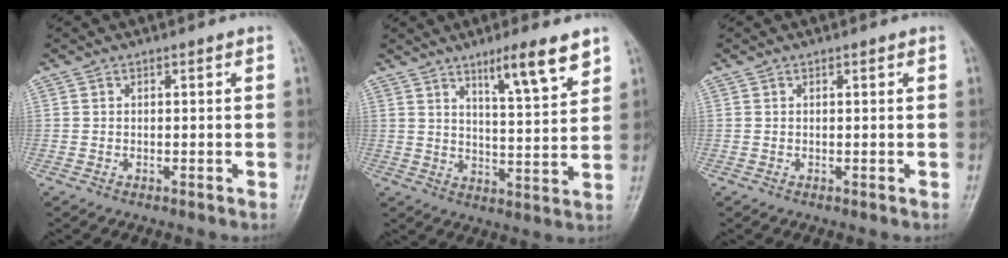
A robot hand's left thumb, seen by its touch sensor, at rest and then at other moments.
{"total": 9.6, "force": [6.3, 1.1, 7.1], "torque": [-0.101, -0.040, 0.103]}
{"total": 0.0}